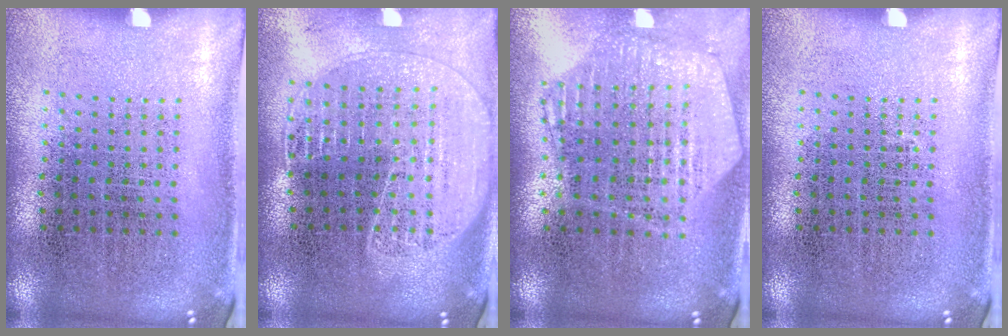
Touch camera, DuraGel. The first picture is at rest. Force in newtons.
{"total": 1.7, "press": 1.5, "slide": 0.6}
{"total": 1.1, "press": 1.1, "slide": 0.2}
{"total": 0.0}